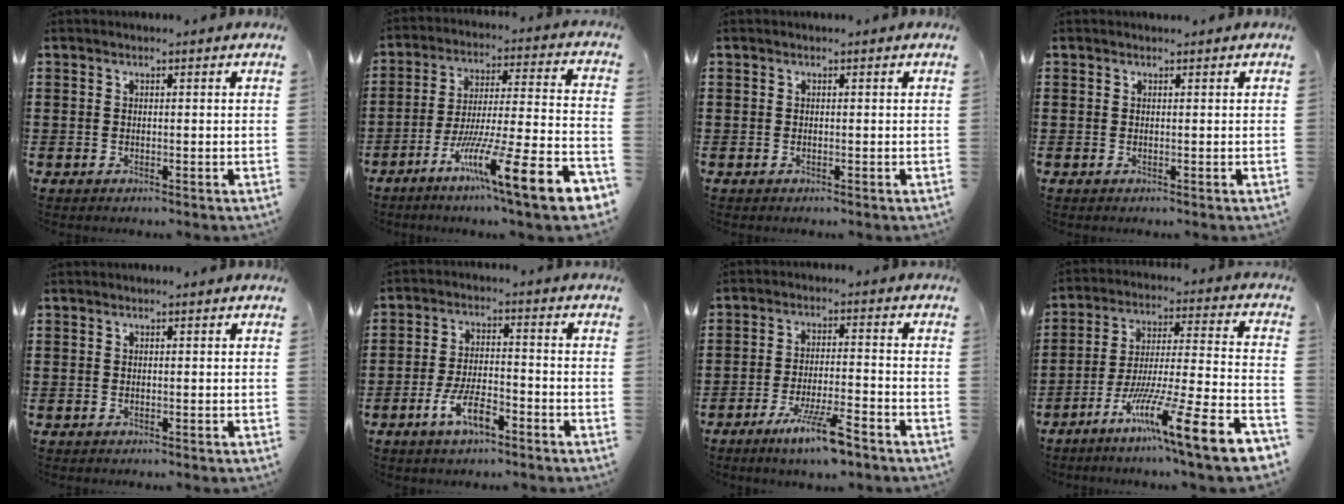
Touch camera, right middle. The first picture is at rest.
{"total": 14.5, "force": [-9.1, 1.0, 11.2], "torque": [-0.180, 0.009, -0.162]}
{"total": 0.0}
{"total": 0.0}
{"total": 0.0}
{"total": 6.7, "force": [-3.7, 2.3, 5.1], "torque": [-0.108, -0.001, -0.073]}
{"total": 7.6, "force": [-5.1, 0.9, 5.6], "torque": [-0.104, -0.006, -0.091]}
{"total": 13.5, "force": [-8.8, 0.0, 10.2], "torque": [-0.165, -0.003, -0.163]}